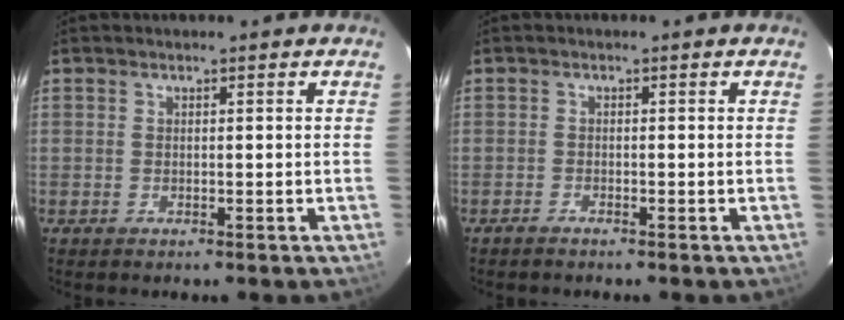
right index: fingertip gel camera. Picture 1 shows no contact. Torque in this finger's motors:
{"motor_torque": [0.03, 0.00, 0.04, 0.01]}